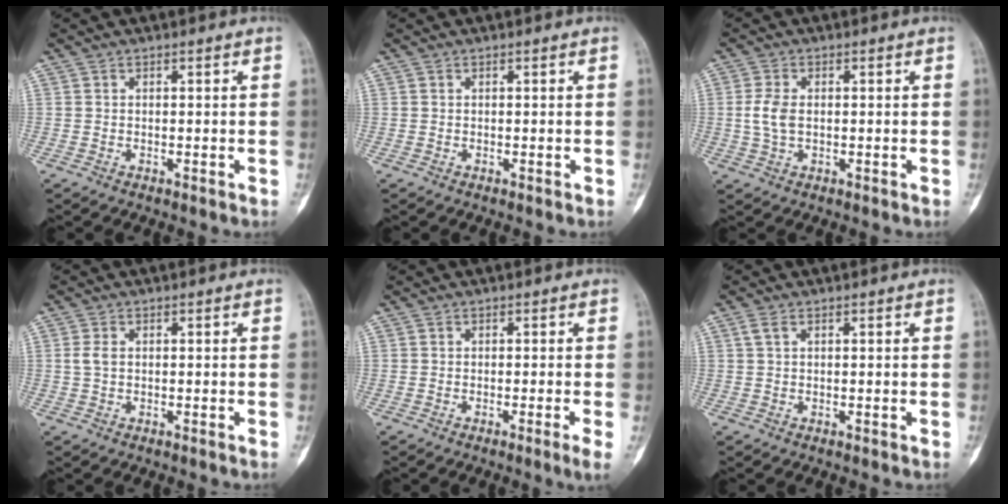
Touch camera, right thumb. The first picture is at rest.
{"total": 0.0}
{"total": 4.4, "force": [0.0, 2.6, 3.5], "torque": [-0.081, 0.005, 0.001]}
{"total": 1.8, "force": [0.1, 1.0, 1.5], "torque": [-0.037, 0.003, 0.002]}
{"total": 2.0, "force": [-0.7, -0.4, 1.8], "torque": [-0.036, -0.006, -0.013]}
{"total": 1.4, "force": [0.5, 0.6, 1.1], "torque": [-0.031, 0.010, 0.013]}